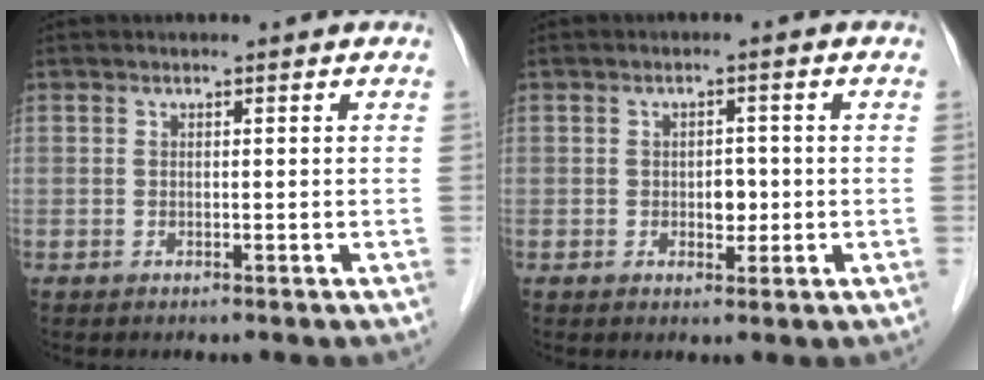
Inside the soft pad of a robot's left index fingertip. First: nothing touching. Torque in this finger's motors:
{"motor_torque": [0.08, 0.06, 0.01, 0.02]}